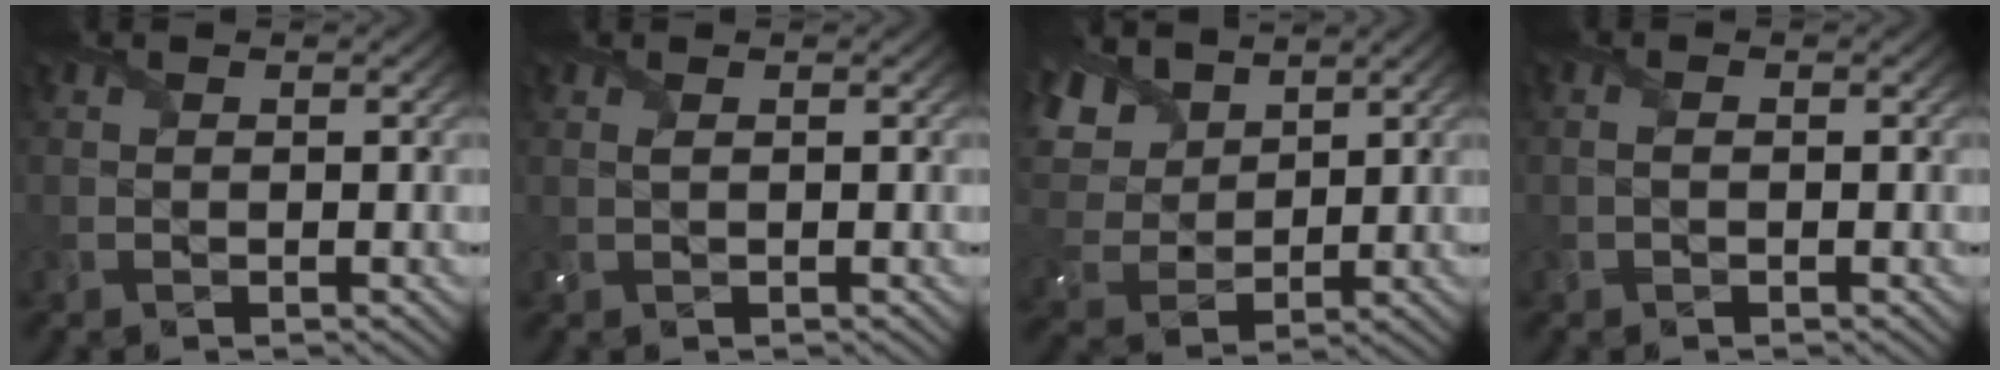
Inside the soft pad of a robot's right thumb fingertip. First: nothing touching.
{"total": 0.5, "force": [0.2, 0.0, 0.5], "torque": [-0.014, 0.001, 0.003]}
{"total": 9.1, "force": [5.4, 5.3, 5.0], "torque": [-0.156, 0.014, 0.100]}
{"total": 0.6, "force": [-0.1, 0.2, 0.6], "torque": [-0.015, 0.000, -0.002]}